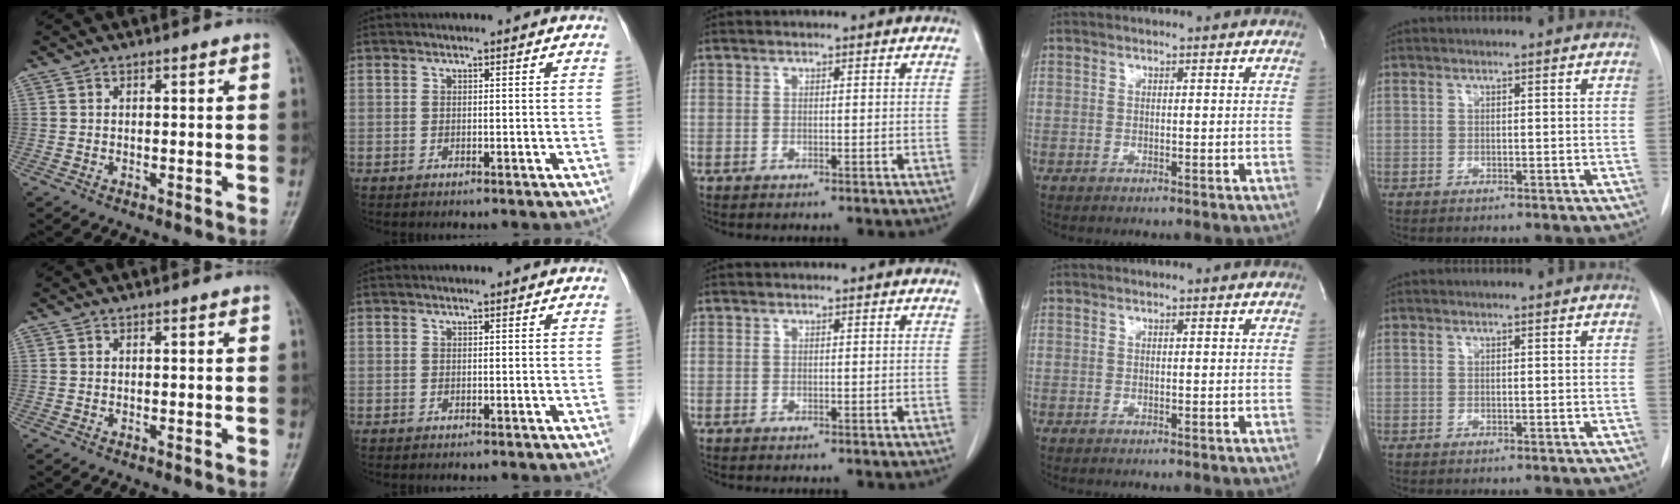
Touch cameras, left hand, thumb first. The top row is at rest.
{}